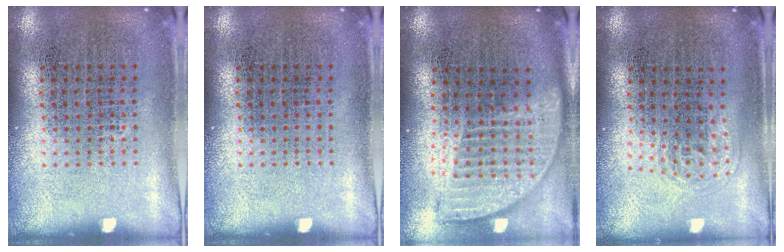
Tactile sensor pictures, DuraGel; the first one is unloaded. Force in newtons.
{"total": 0.0}
{"total": 1.9, "press": 1.5, "slide": 1.1}
{"total": 1.0, "press": 0.6, "slide": 0.8}